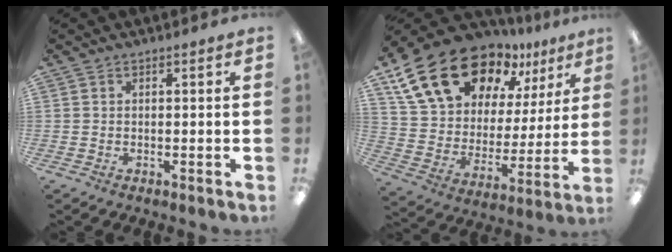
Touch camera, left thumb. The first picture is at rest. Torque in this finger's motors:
{"motor_torque": [2.23, 2.78, 1.55, -1.22, 0.17]}